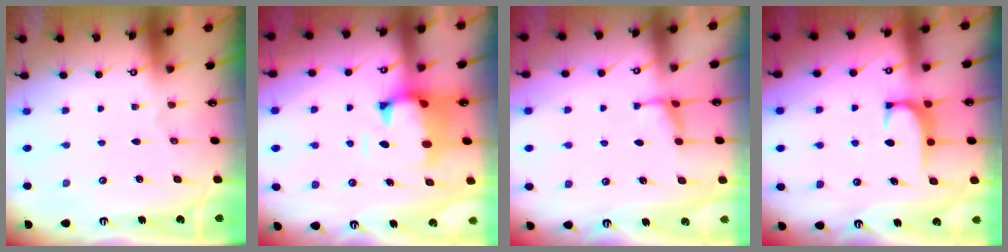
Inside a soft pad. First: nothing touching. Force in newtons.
{"total": 1.5, "press": 1.1, "slide": 1.1}
{"total": 4.1, "press": 4.1, "slide": 0.1}
{"total": 1.8, "press": 1.7, "slide": 0.5}